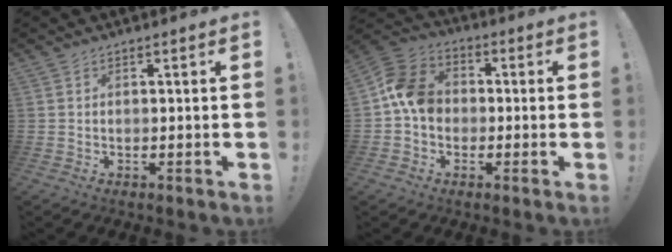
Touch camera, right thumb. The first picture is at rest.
{"total": 11.5, "force": [-0.7, 9.3, 6.8], "torque": [-0.108, 0.020, -0.011]}